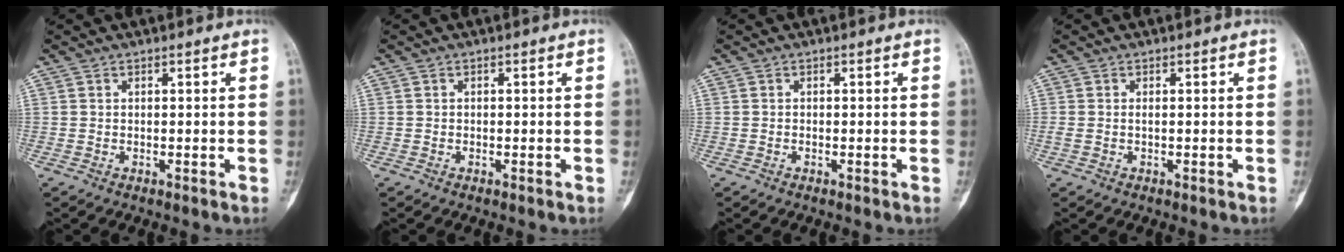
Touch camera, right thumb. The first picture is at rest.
{"total": 0.0}
{"total": 0.0}
{"total": 1.3, "force": [-0.1, 0.7, 1.1], "torque": [-0.031, 0.002, 0.001]}